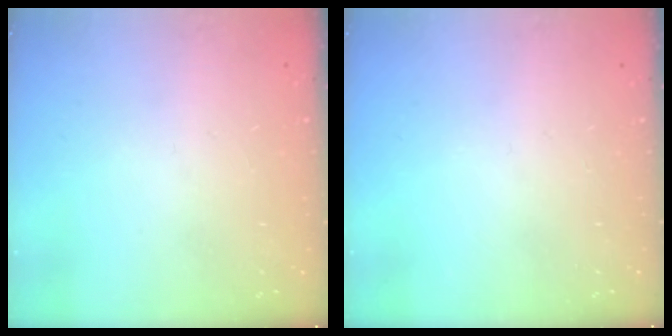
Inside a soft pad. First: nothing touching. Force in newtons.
{"total": 0.0}